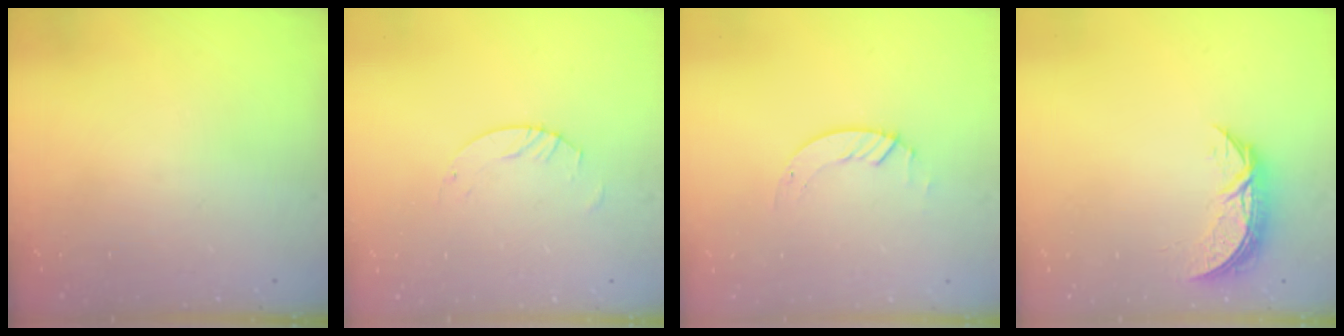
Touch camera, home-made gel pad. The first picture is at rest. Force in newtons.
{"total": 2.5, "press": 2.5, "slide": 0.1}
{"total": 1.3, "press": 1.3, "slide": 0.2}
{"total": 7.1, "press": 7.1, "slide": 0.5}